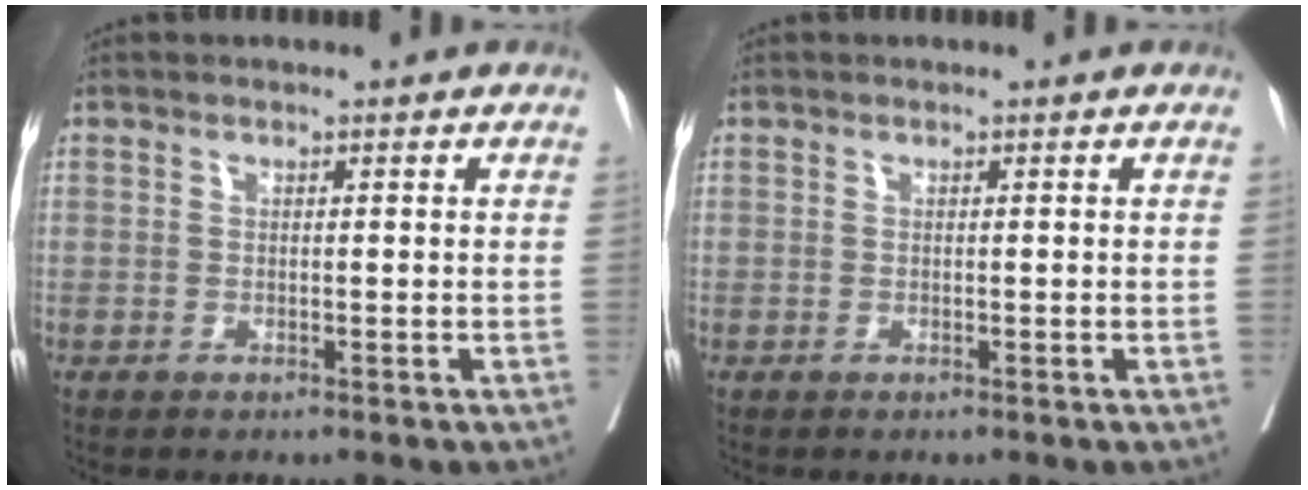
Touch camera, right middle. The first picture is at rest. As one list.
[{"total": 0.0}]